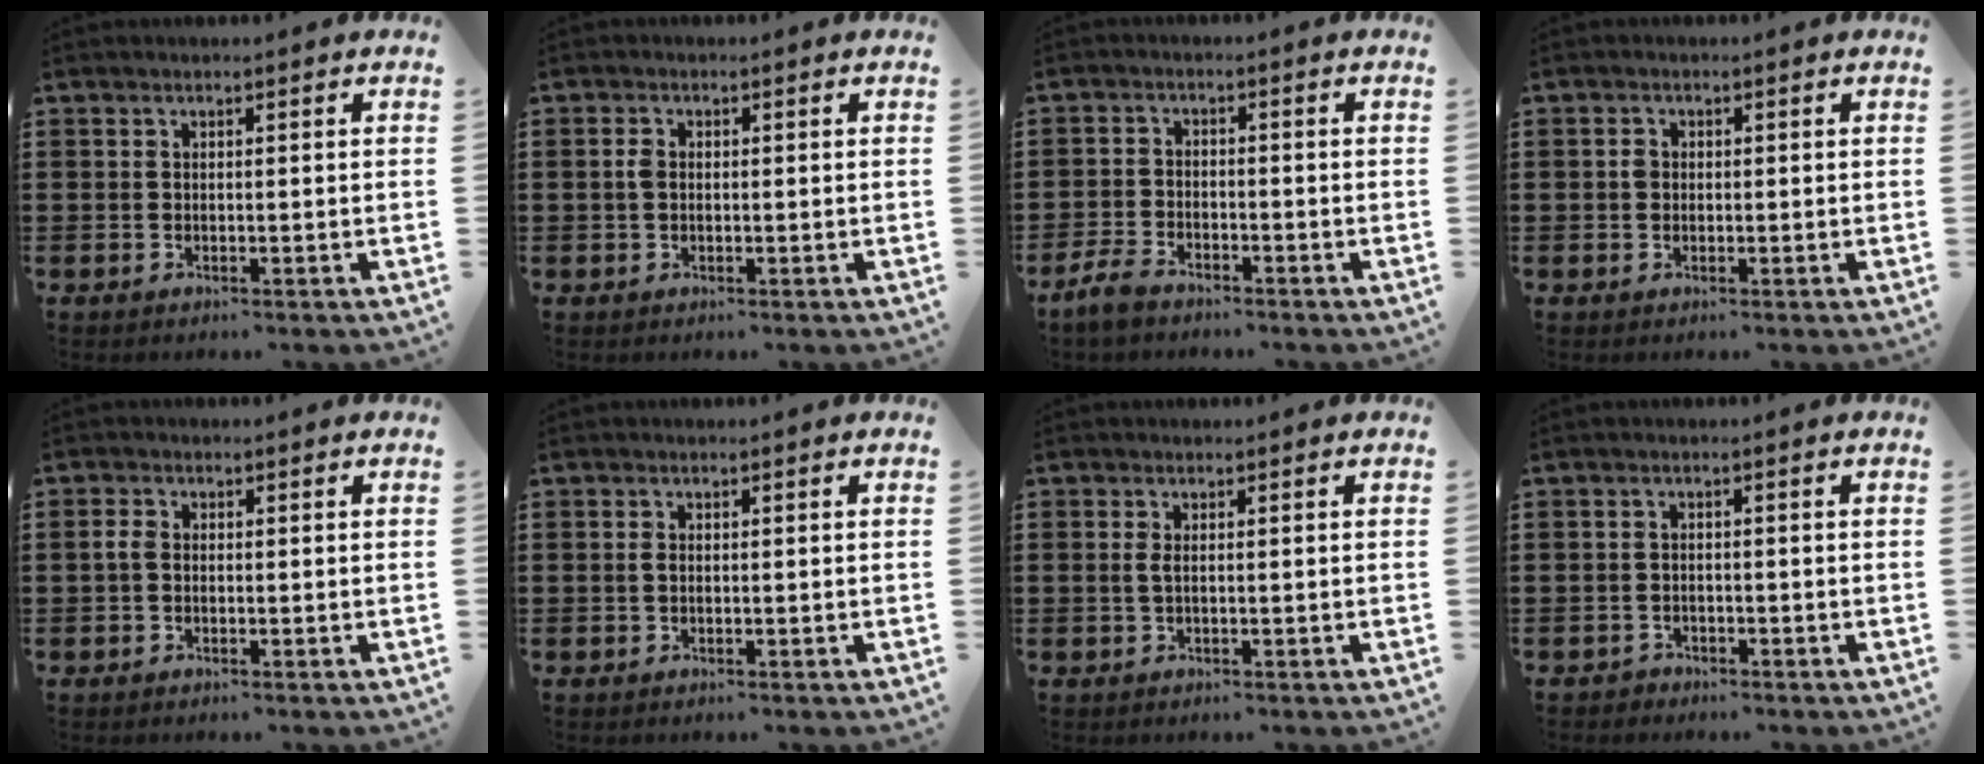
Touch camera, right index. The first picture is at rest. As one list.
[{"total": 1.6, "force": [0.1, 1.0, 1.2], "torque": [-0.027, 0.006, 0.000]}, {"total": 3.0, "force": [-2.6, 0.9, 1.1], "torque": [-0.037, 0.002, -0.056]}, {"total": 1.1, "force": [0.0, 0.9, 0.6], "torque": [-0.015, 0.005, 0.000]}, {"total": 1.7, "force": [-0.2, 1.1, 1.2], "torque": [-0.035, -0.001, -0.006]}, {"total": 0.7, "force": [0.0, 0.4, 0.6], "torque": [-0.022, -0.003, -0.003]}, {"total": 1.3, "force": [0.0, 0.3, 1.3], "torque": [-0.032, -0.003, -0.003]}, {"total": 1.2, "force": [-1.1, 0.4, 0.0], "torque": [-0.004, 0.002, -0.025]}]